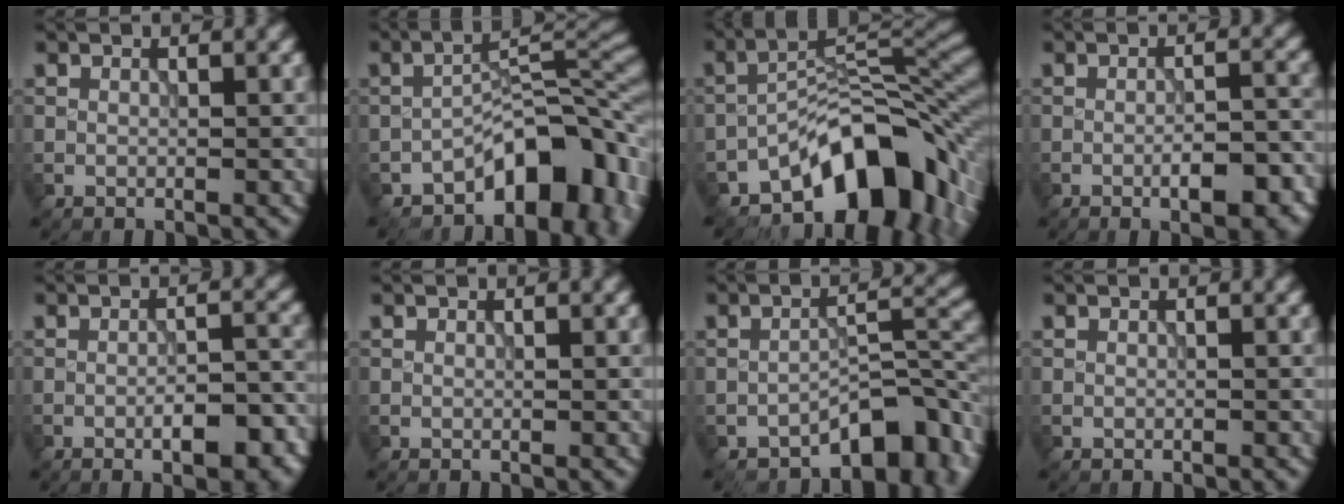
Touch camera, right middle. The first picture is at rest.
{"total": 9.8, "force": [-5.5, 4.7, 6.7], "torque": [-0.066, 0.010, -0.099]}
{"total": 12.6, "force": [-7.3, 5.8, 8.4], "torque": [-0.103, 0.003, -0.132]}
{"total": 5.0, "force": [-2.0, 1.5, 4.4], "torque": [-0.068, 0.001, -0.024]}
{"total": 5.5, "force": [-2.4, 1.8, 4.7], "torque": [-0.069, 0.003, -0.030]}
{"total": 0.0}
{"total": 6.8, "force": [-4.3, 2.9, 4.4], "torque": [-0.044, 0.010, -0.070]}
{"total": 0.0}